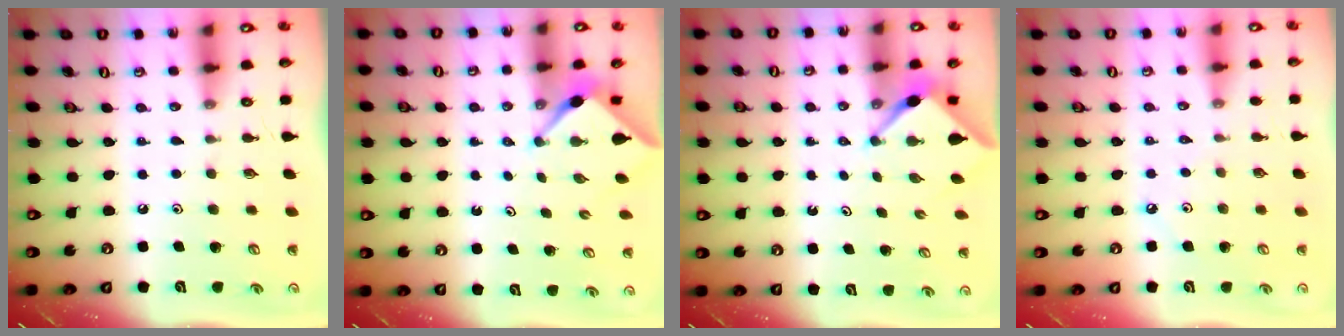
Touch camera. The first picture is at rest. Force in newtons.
{"total": 3.1, "press": 3.0, "slide": 0.4}
{"total": 3.8, "press": 3.8, "slide": 0.3}
{"total": 1.7, "press": 1.7, "slide": 0.3}